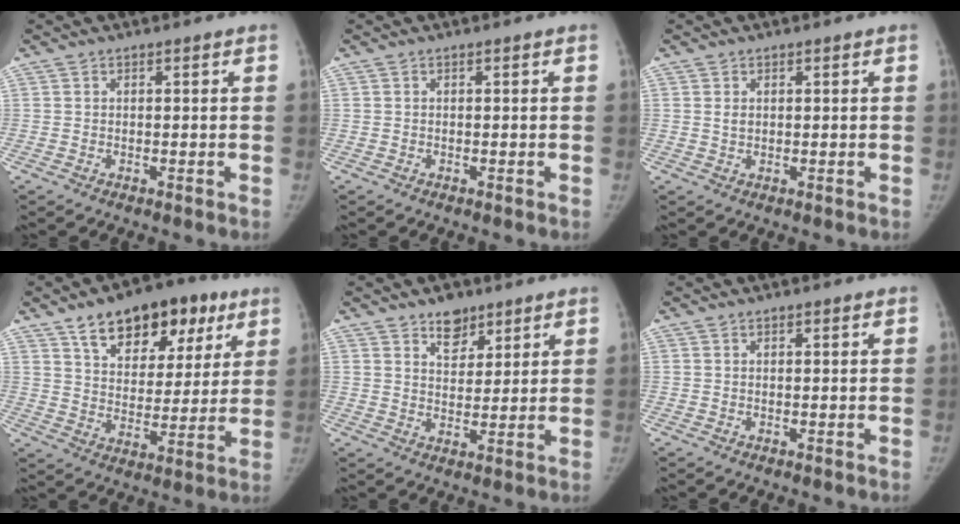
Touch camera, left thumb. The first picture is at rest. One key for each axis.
{"total": 0.0}
{"total": 1.3, "fx": 0.5, "fy": 1.0, "fz": 0.8, "tx": -0.009, "ty": -0.004, "tz": 0.012}
{"total": 19.2, "fx": 11.0, "fy": 10.8, "fz": 11.4, "tx": -0.122, "ty": -0.024, "tz": 0.171}
{"total": 5.9, "fx": 4.2, "fy": 3.5, "fz": 2.4, "tx": -0.009, "ty": -0.029, "tz": 0.071}
{"total": 0.6, "fx": 0.5, "fy": 0.2, "fz": 0.3, "tx": -0.003, "ty": -0.002, "tz": 0.007}